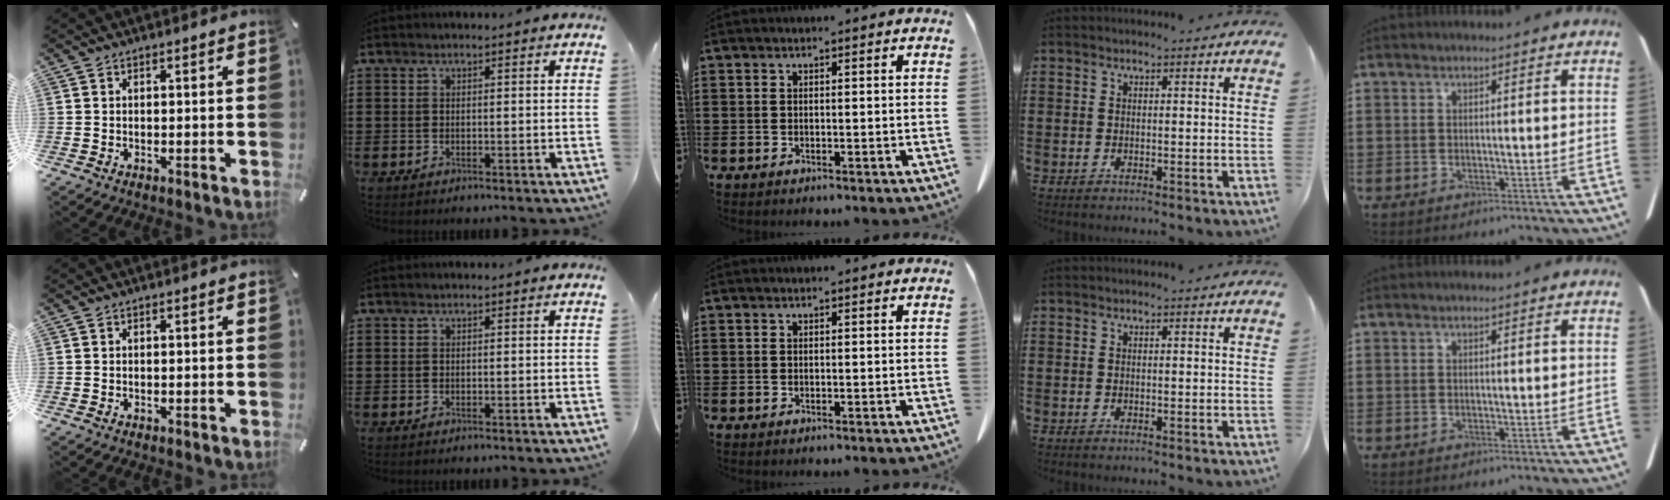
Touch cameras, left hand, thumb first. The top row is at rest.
{}